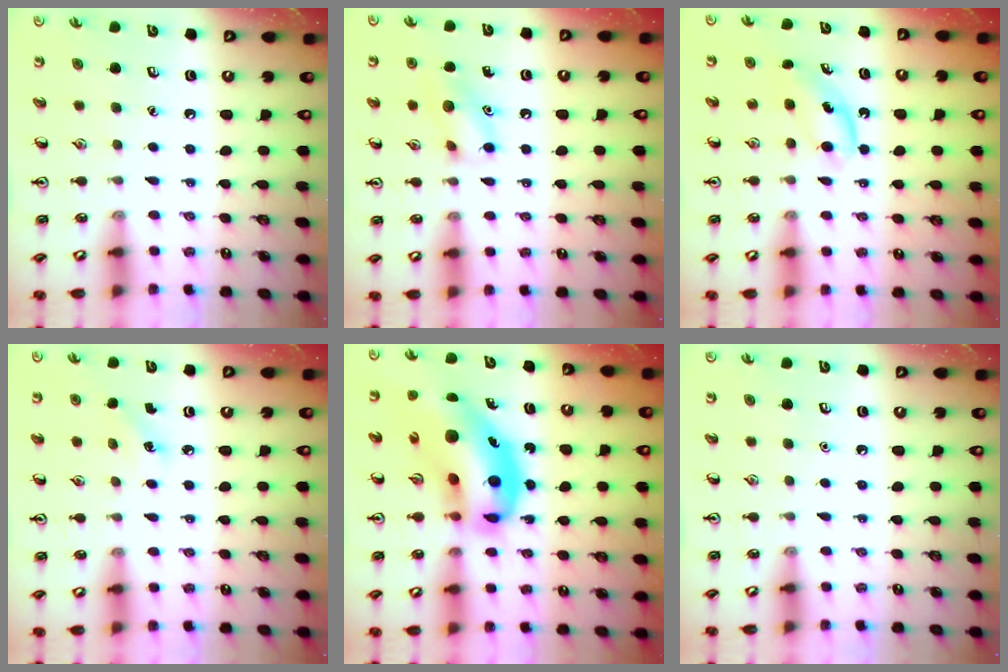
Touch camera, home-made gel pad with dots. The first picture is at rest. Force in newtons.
{"total": 9.4, "press": 9.4, "slide": 0.5}
{"total": 4.8, "press": 4.6, "slide": 1.6}
{"total": 1.9, "press": 1.7, "slide": 0.7}
{"total": 18.7, "press": 18.0, "slide": 5.3}
{"total": 0.0}